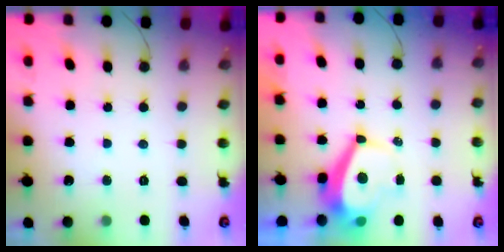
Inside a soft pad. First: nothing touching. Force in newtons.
{"total": 5.3, "press": 5.2, "slide": 0.7}